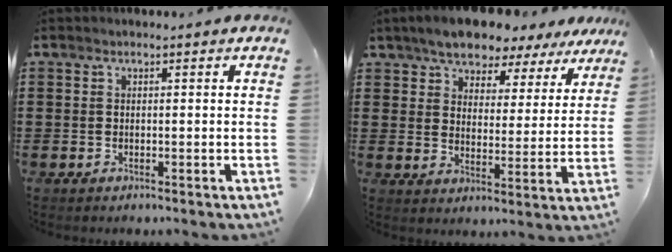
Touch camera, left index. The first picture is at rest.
{"total": 6.0, "force": [5.8, 1.3, 0.9], "torque": [-0.050, -0.025, 0.103]}